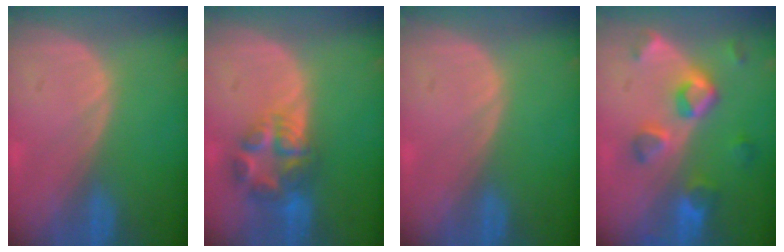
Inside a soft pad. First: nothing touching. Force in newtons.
{"total": 6.9, "press": 6.5, "slide": 2.2}
{"total": 0.0}
{"total": 7.7, "press": 7.0, "slide": 3.1}